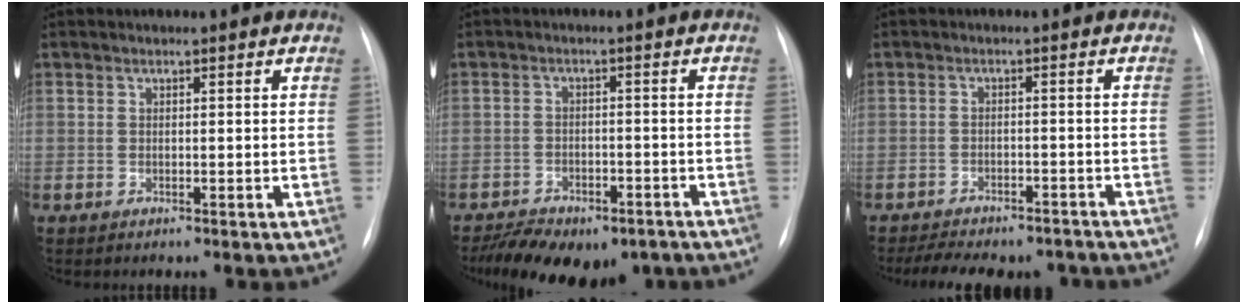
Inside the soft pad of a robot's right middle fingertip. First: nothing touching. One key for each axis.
{"total": 14.9, "fx": -10.8, "fy": 7.3, "fz": 7.2, "tx": -0.141, "ty": -0.002, "tz": -0.146}
{"total": 13.2, "fx": -11.1, "fy": 5.2, "fz": 4.8, "tx": -0.093, "ty": 0.009, "tz": -0.139}